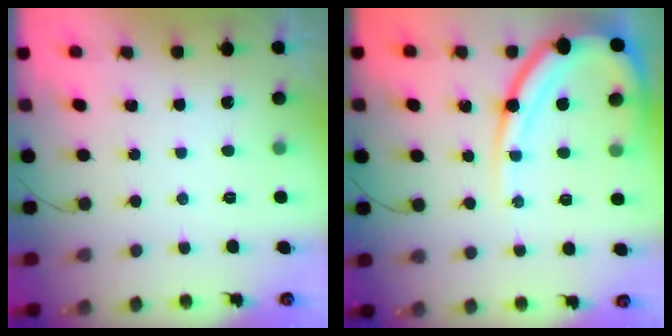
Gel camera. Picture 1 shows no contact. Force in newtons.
{"total": 15.3, "press": 15.2, "slide": 1.5}